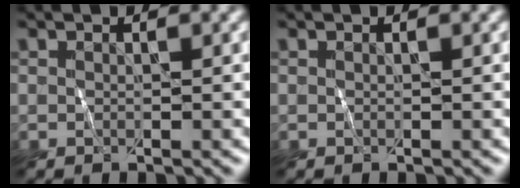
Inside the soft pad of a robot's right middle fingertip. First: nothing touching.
{"total": 0.0}